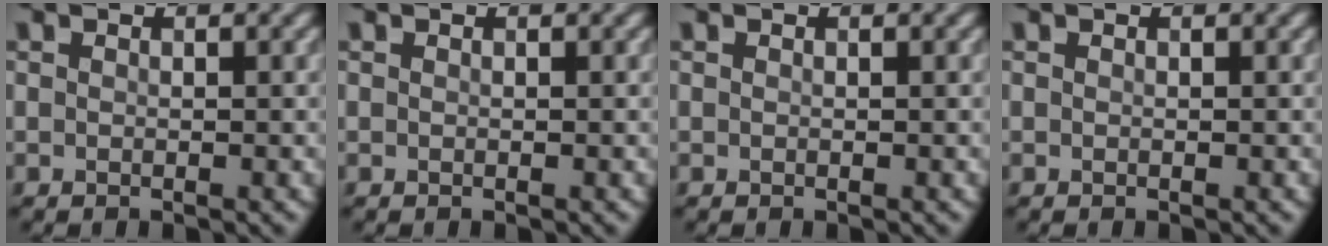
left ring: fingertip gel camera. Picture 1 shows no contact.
{"total": 0.0}
{"total": 0.0}
{"total": 0.0}